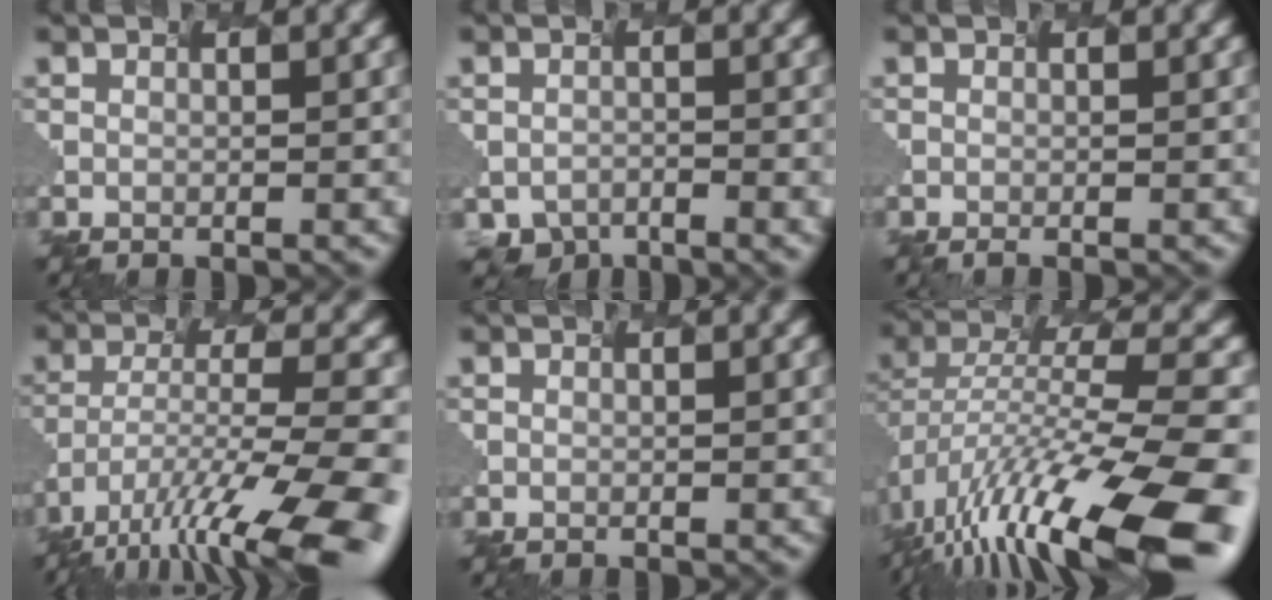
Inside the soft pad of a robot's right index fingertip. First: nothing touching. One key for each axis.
{"total": 2.7, "fx": -2.7, "fy": 0.0, "fz": -0.2, "tx": -0.033, "ty": -0.016, "tz": -0.013}
{"total": 0.9, "fx": -0.7, "fy": 0.0, "fz": 0.5, "tx": -0.002, "ty": 0.000, "tz": 0.004}
{"total": 12.2, "fx": -9.4, "fy": 2.0, "fz": 7.6, "tx": -0.178, "ty": -0.016, "tz": -0.119}
{"total": 0.0}
{"total": 13.7, "fx": -7.9, "fy": 2.8, "fz": 10.8, "tx": -0.225, "ty": 0.005, "tz": -0.108}